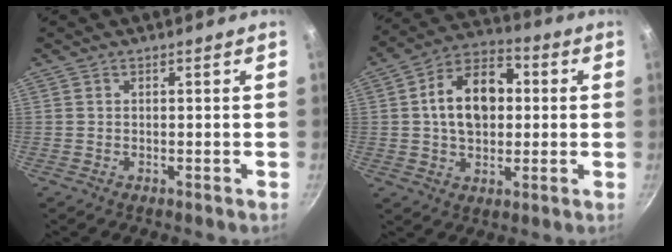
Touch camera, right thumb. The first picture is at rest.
{"total": 14.3, "force": [1.5, 9.8, 10.3], "torque": [-0.132, 0.024, 0.010]}